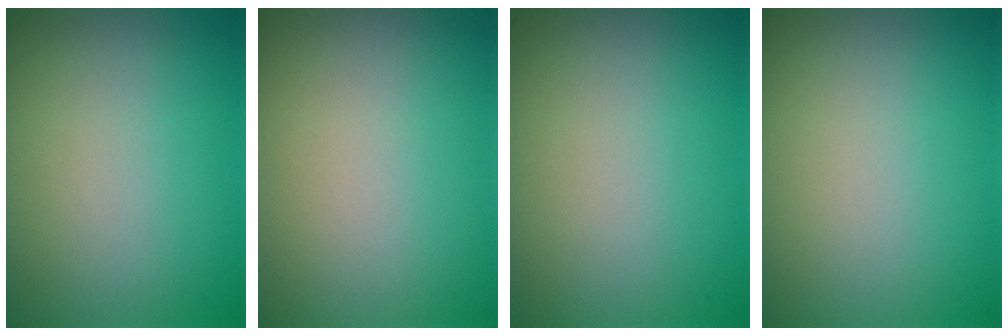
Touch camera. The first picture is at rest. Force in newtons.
{"total": 0.0}
{"total": 0.0}
{"total": 0.0}